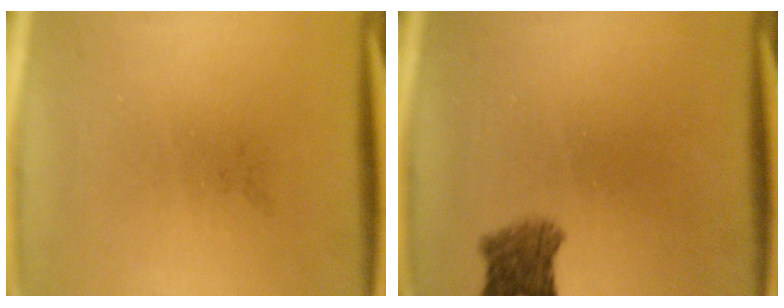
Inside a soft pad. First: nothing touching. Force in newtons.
{"total": 4.1}